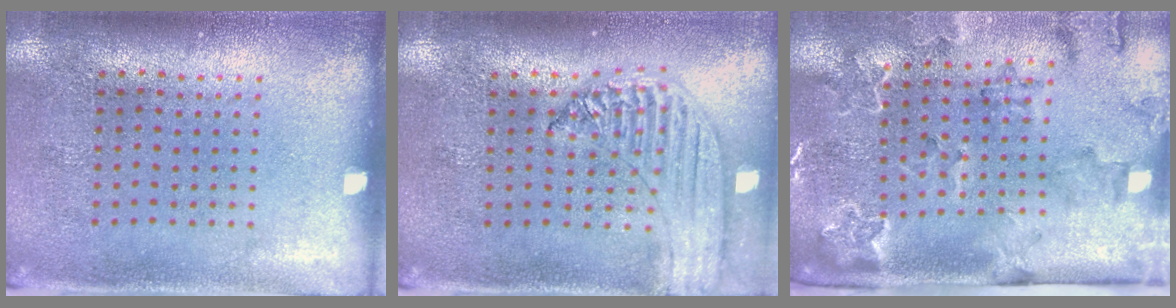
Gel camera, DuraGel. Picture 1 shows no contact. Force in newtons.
{"total": 1.3, "press": 1.2, "slide": 0.2}
{"total": 2.3, "press": 2.3, "slide": 0.2}